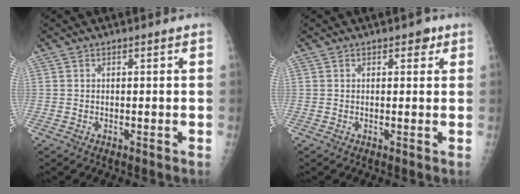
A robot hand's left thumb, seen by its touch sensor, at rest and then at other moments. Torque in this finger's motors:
{"motor_torque": [0.46, -0.21, 0.03, -0.13, 0.00]}